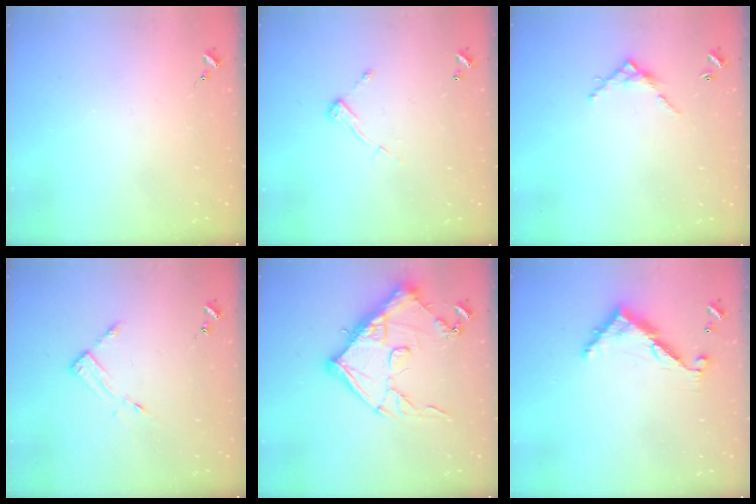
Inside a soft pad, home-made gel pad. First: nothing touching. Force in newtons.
{"total": 7.3, "press": 7.3, "slide": 0.4}
{"total": 6.3, "press": 6.3, "slide": 0.5}
{"total": 4.2, "press": 4.2, "slide": 0.5}
{"total": 15.4, "press": 15.4, "slide": 0.9}
{"total": 9.2, "press": 9.2, "slide": 0.6}